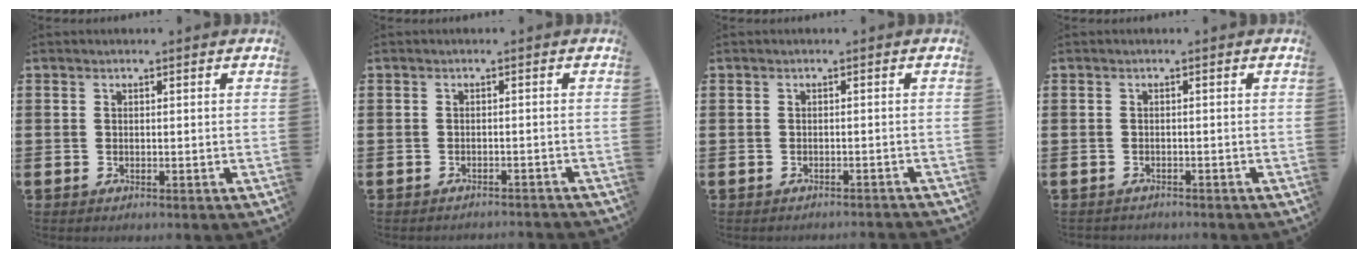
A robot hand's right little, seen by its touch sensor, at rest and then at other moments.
{"total": 1.0, "force": [-1.0, -0.1, -0.1], "torque": [-0.001, 0.002, -0.021]}
{"total": 0.8, "force": [-0.8, -0.1, 0.0], "torque": [-0.001, 0.000, -0.016]}
{"total": 0.7, "force": [-0.7, 0.1, -0.1], "torque": [-0.001, -0.002, -0.015]}